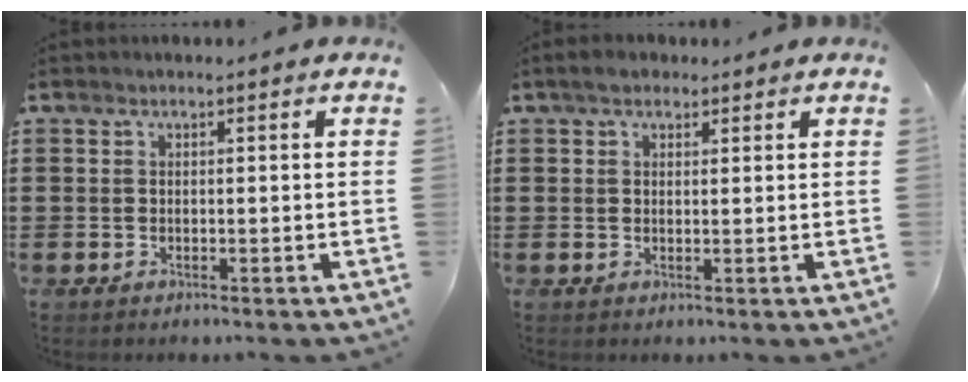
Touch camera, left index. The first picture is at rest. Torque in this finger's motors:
{"motor_torque": [0.36, -0.42, 0.08, 0.01]}